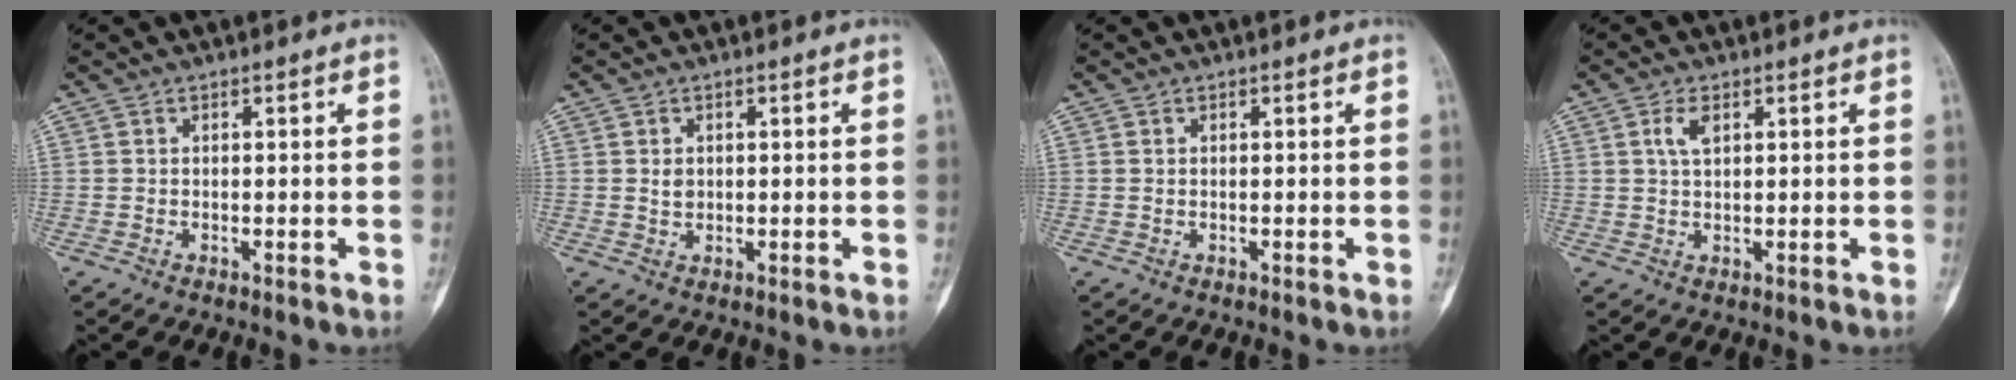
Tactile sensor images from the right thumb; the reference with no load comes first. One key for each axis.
{"total": 1.7, "fx": 0.3, "fy": 1.4, "fz": 1.0, "tx": -0.010, "ty": -0.001, "tz": 0.008}
{"total": 0.0}
{"total": 3.2, "fx": 1.3, "fy": 1.6, "fz": 2.5, "tx": -0.048, "ty": -0.001, "tz": 0.025}